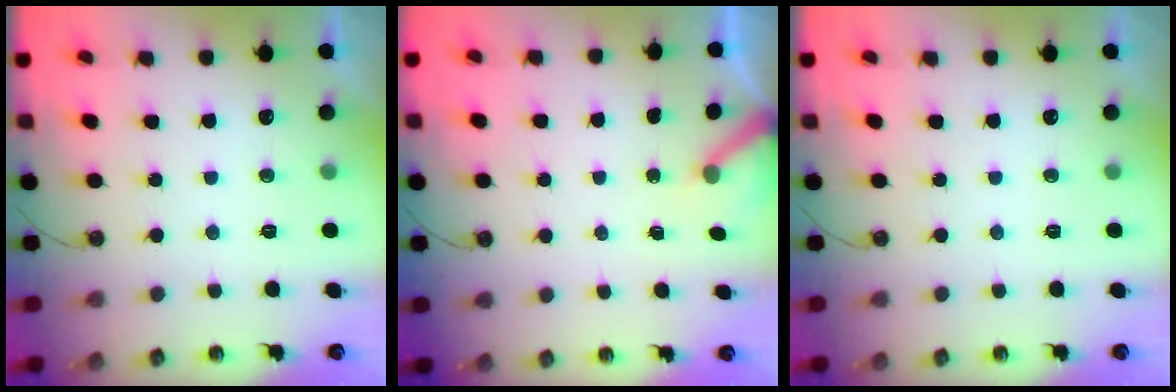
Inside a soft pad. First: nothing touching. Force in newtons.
{"total": 2.9, "press": 2.9, "slide": 0.3}
{"total": 0.0}